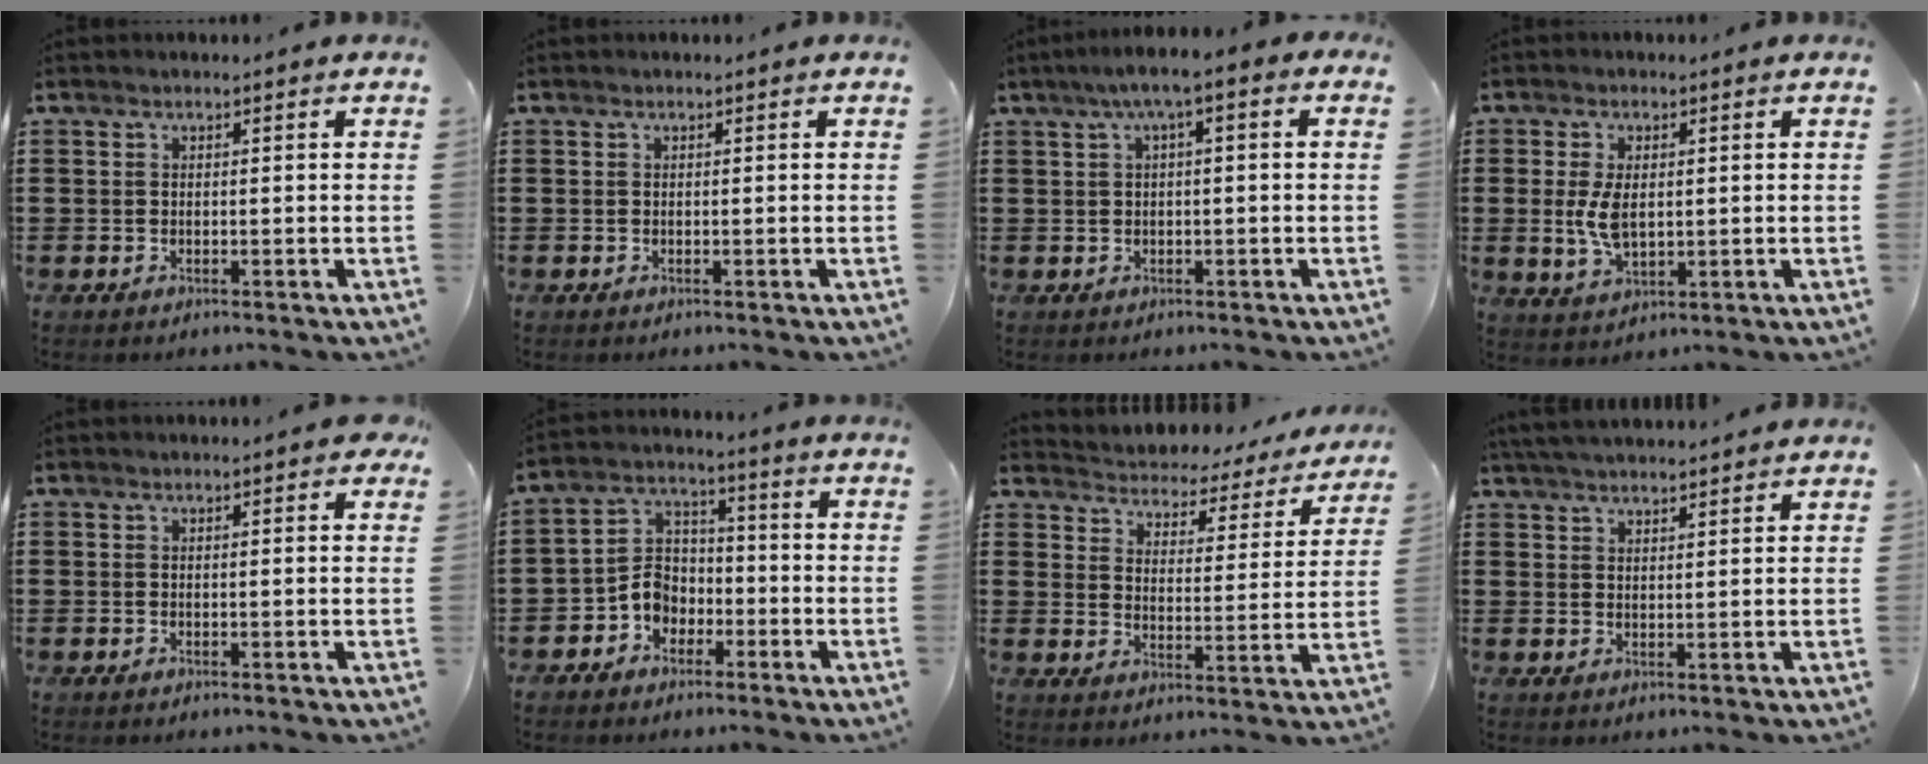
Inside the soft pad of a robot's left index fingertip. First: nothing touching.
{"total": 0.0}
{"total": 3.2, "force": [-0.1, 0.4, 3.2], "torque": [-0.058, 0.005, -0.007]}
{"total": 5.7, "force": [0.4, 3.0, 4.9], "torque": [-0.117, 0.001, 0.001]}
{"total": 0.8, "force": [0.3, 0.1, 0.7], "torque": [-0.006, -0.003, 0.004]}
{"total": 5.9, "force": [-3.1, 4.5, 2.1], "torque": [-0.069, 0.007, -0.067]}
{"total": 3.2, "force": [3.2, 0.6, -0.1], "torque": [-0.023, -0.031, 0.047]}
{"total": 3.4, "force": [3.3, -0.1, 0.7], "torque": [-0.023, -0.005, 0.063]}